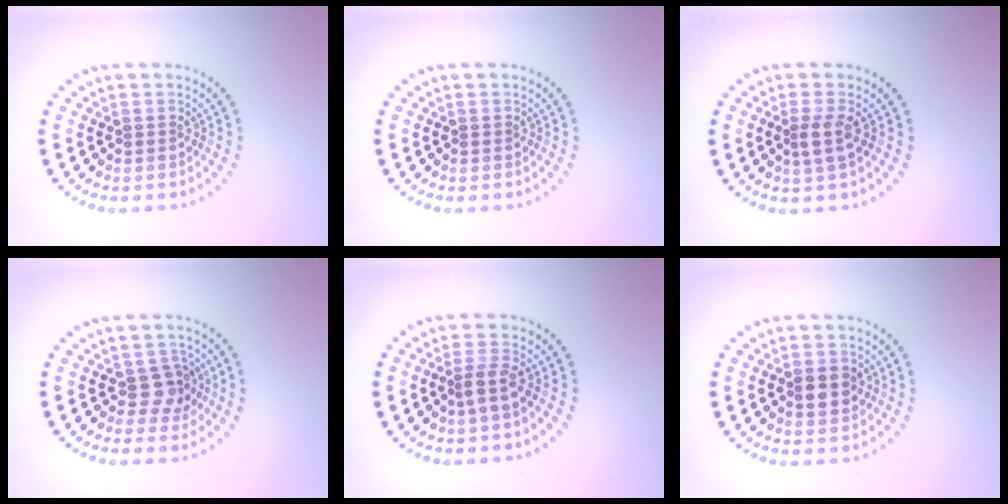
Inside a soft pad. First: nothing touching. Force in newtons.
{"total": 0.0}
{"total": 1.9, "press": 1.6, "slide": 0.9}
{"total": 2.7, "press": 2.4, "slide": 1.1}
{"total": 2.0, "press": 1.6, "slide": 1.3}
{"total": 2.5, "press": 2.5, "slide": 0.1}